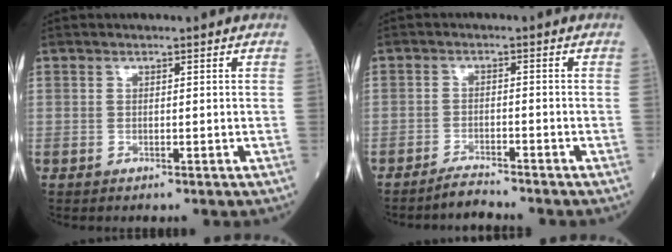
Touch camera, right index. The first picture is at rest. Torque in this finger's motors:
{"motor_torque": [-0.25, -0.24, -0.04, 0.00]}